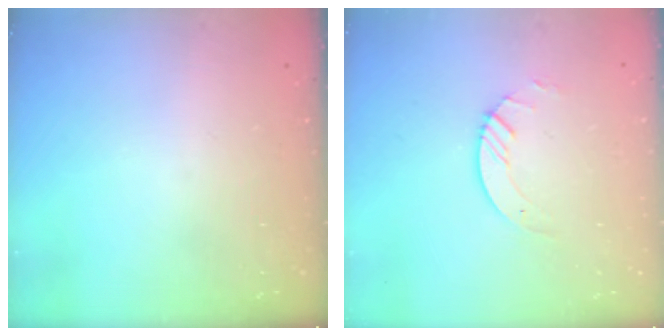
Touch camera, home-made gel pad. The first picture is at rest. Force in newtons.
{"total": 3.9, "press": 3.9, "slide": 0.4}